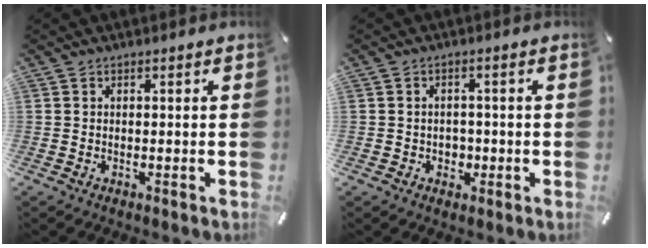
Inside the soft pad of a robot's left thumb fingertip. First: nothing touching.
{"total": 2.9, "force": [-0.6, 2.6, 1.1], "torque": [-0.013, -0.001, -0.014]}